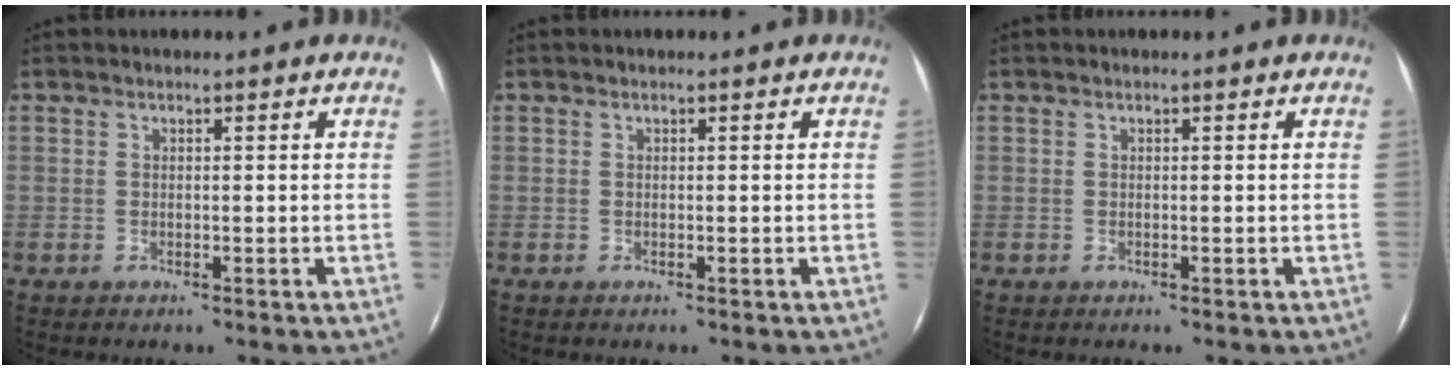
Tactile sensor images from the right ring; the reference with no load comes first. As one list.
[{"total": 0.0}, {"total": 0.0}]